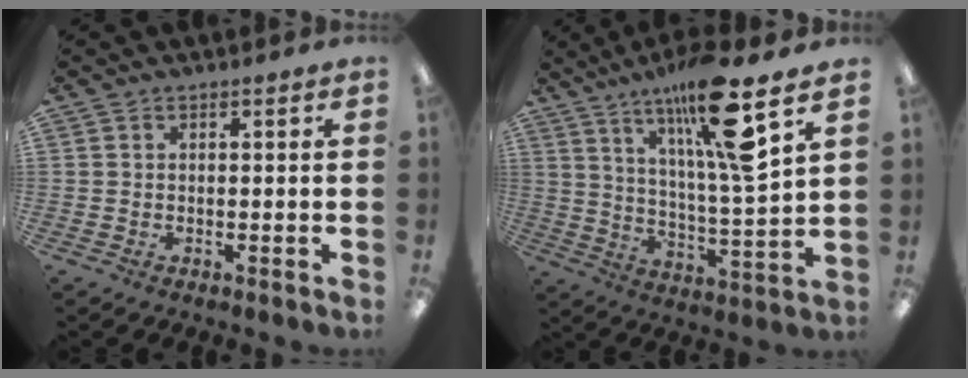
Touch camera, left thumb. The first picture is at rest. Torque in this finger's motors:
{"motor_torque": [0.34, 0.46, 1.68, -1.07, 0.16]}